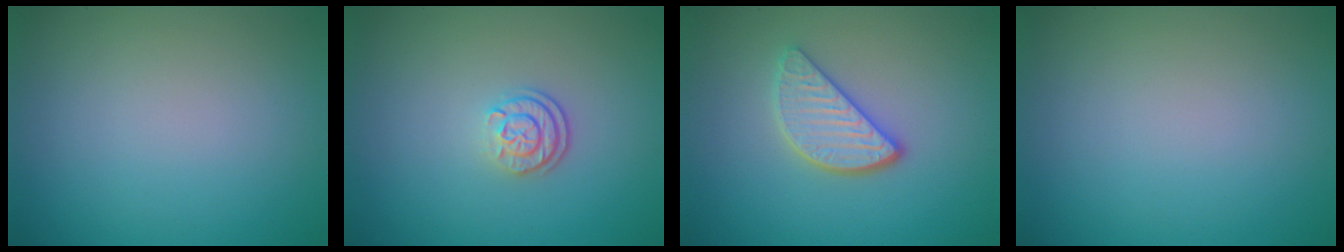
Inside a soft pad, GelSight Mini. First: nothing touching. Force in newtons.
{"total": 2.2, "press": 1.8, "slide": 1.3}
{"total": 3.5, "press": 2.9, "slide": 1.9}
{"total": 0.0}